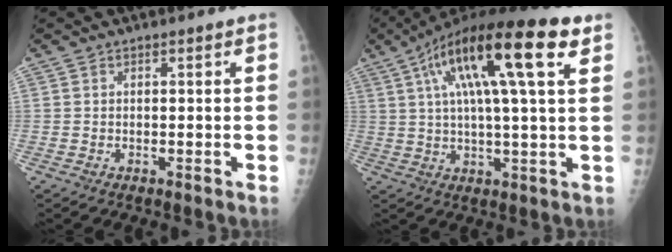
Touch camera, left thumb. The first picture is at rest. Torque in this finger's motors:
{"motor_torque": [0.43, 0.98, 2.01, -0.78, 0.62]}